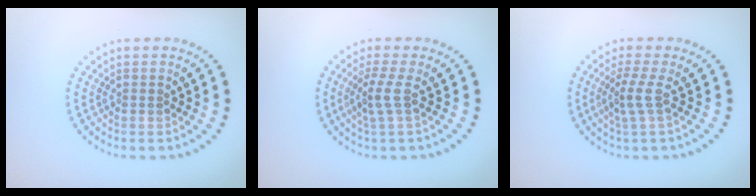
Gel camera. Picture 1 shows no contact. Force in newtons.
{"total": 2.2, "press": 1.6, "slide": 1.5}
{"total": 2.2, "press": 1.5, "slide": 1.5}